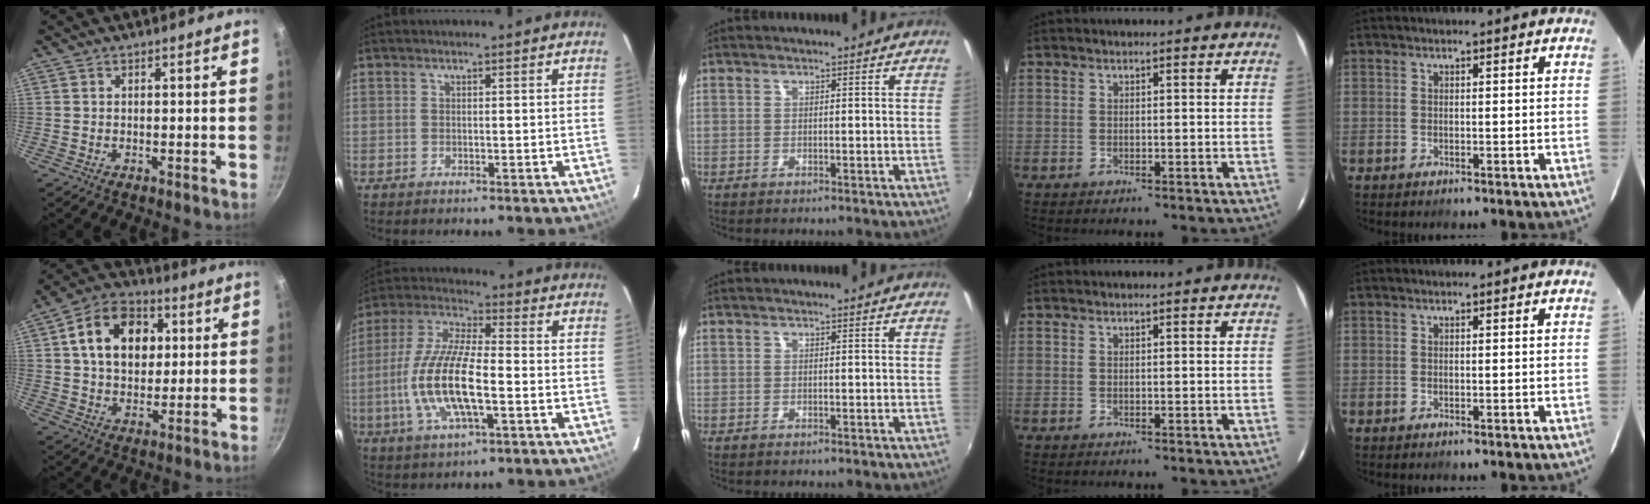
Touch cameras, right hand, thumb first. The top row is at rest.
{"thumb": {"total": 15.2, "force": [3.6, 11.1, 9.8], "torque": [-0.131, 0.013, 0.050]}, "index": {"total": 15.2, "force": [-3.6, 4.6, 14.0], "torque": [-0.291, -0.005, -0.070]}}